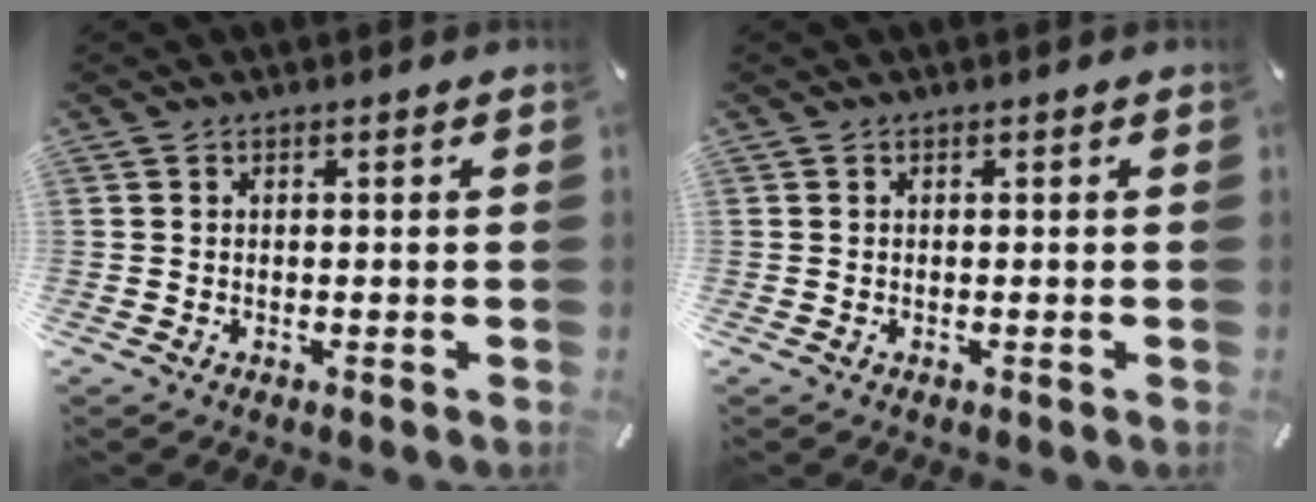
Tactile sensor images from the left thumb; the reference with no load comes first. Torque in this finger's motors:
{"motor_torque": [0.00, 0.00, 0.01, 0.03, 0.00]}